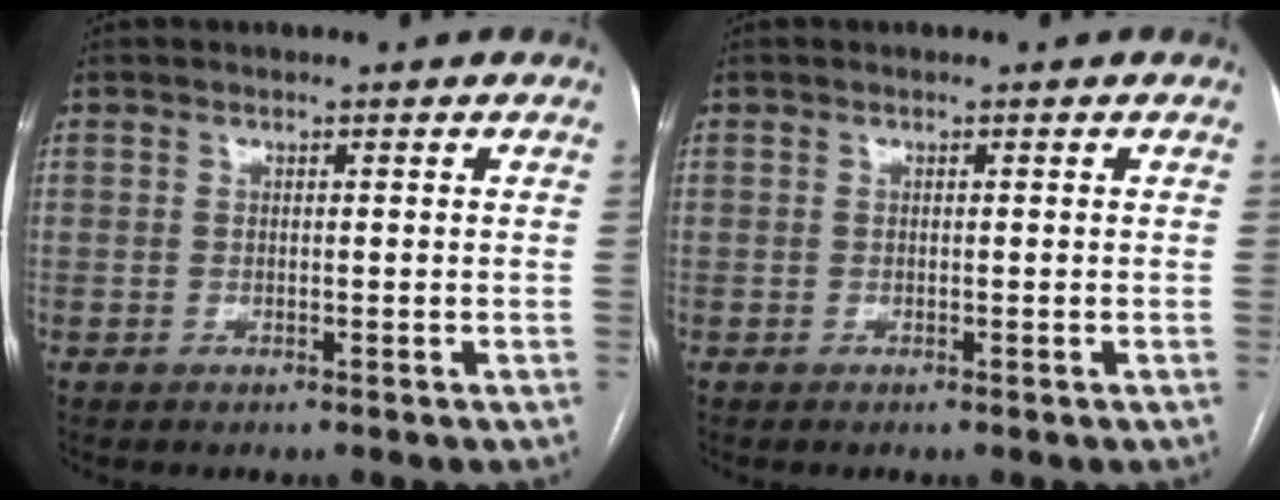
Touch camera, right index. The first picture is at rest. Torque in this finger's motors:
{"motor_torque": [-0.05, -0.02, -0.03, 0.00]}